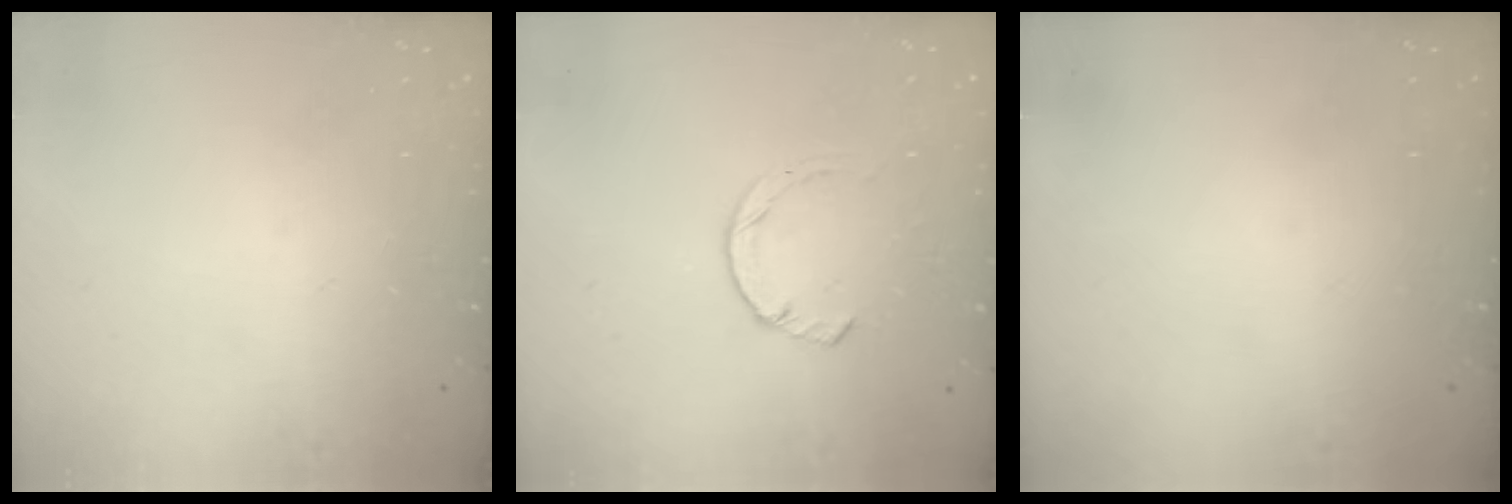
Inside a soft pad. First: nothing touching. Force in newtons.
{"total": 3.0, "press": 3.0, "slide": 0.4}
{"total": 0.0}